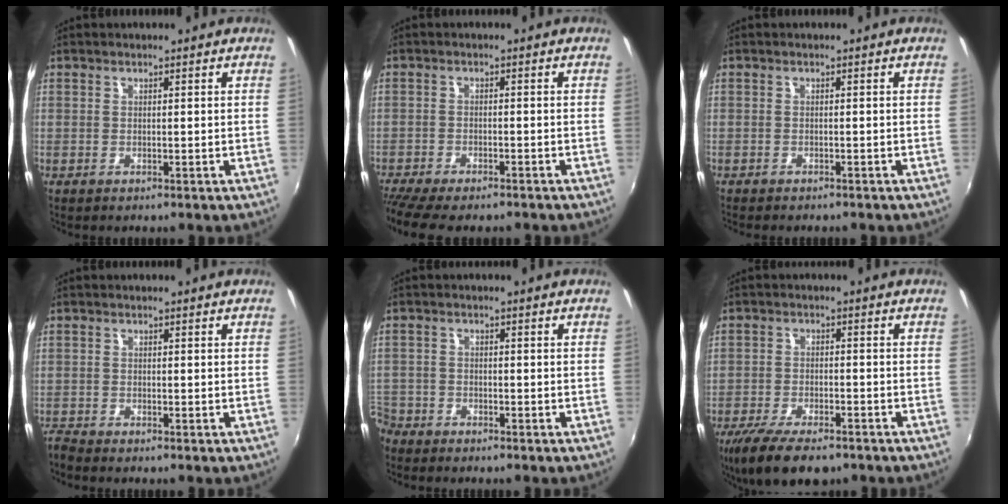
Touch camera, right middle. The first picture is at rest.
{"total": 9.0, "force": [-7.8, 1.7, 4.2], "torque": [-0.104, -0.038, -0.131]}
{"total": 2.2, "force": [-2.0, 0.5, 0.7], "torque": [-0.022, -0.013, -0.032]}
{"total": 2.0, "force": [-2.0, 0.0, 0.2], "torque": [-0.012, -0.012, -0.044]}
{"total": 6.3, "force": [-4.7, 4.1, 1.2], "torque": [-0.060, -0.004, -0.093]}
{"total": 11.8, "force": [-8.8, 4.1, 6.8], "torque": [-0.157, -0.031, -0.151]}